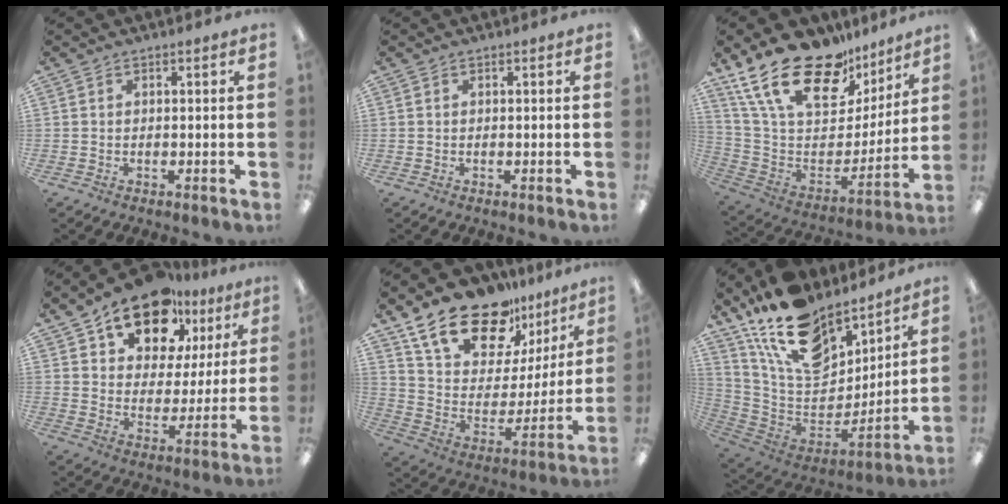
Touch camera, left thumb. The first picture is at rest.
{"total": 0.0}
{"total": 23.9, "force": [17.0, 10.9, 12.9], "torque": [-0.230, -0.113, 0.305]}
{"total": 16.6, "force": [12.2, 8.9, 7.1], "torque": [-0.117, -0.076, 0.217]}
{"total": 20.9, "force": [16.0, 9.8, 9.1], "torque": [-0.171, -0.105, 0.290]}
{"total": 20.9, "force": [14.6, 10.9, 10.3], "torque": [-0.193, -0.094, 0.268]}